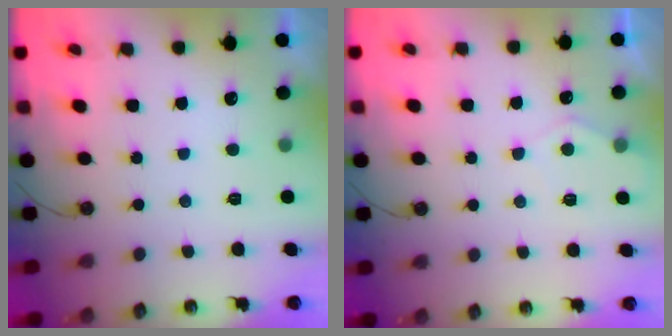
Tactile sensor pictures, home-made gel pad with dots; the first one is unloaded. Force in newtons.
{"total": 6.0, "press": 6.0, "slide": 0.8}